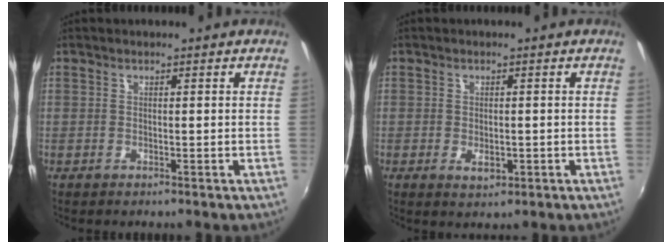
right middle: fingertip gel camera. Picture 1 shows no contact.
{"total": 2.5, "force": [-0.7, 1.5, 1.9], "torque": [-0.032, -0.004, -0.006]}